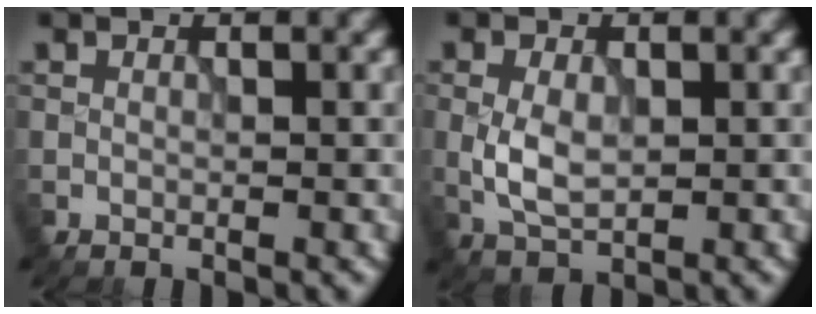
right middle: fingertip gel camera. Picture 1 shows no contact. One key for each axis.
{"total": 3.4, "fx": -0.1, "fy": 2.1, "fz": 2.7, "tx": -0.060, "ty": -0.001, "tz": 0.001}